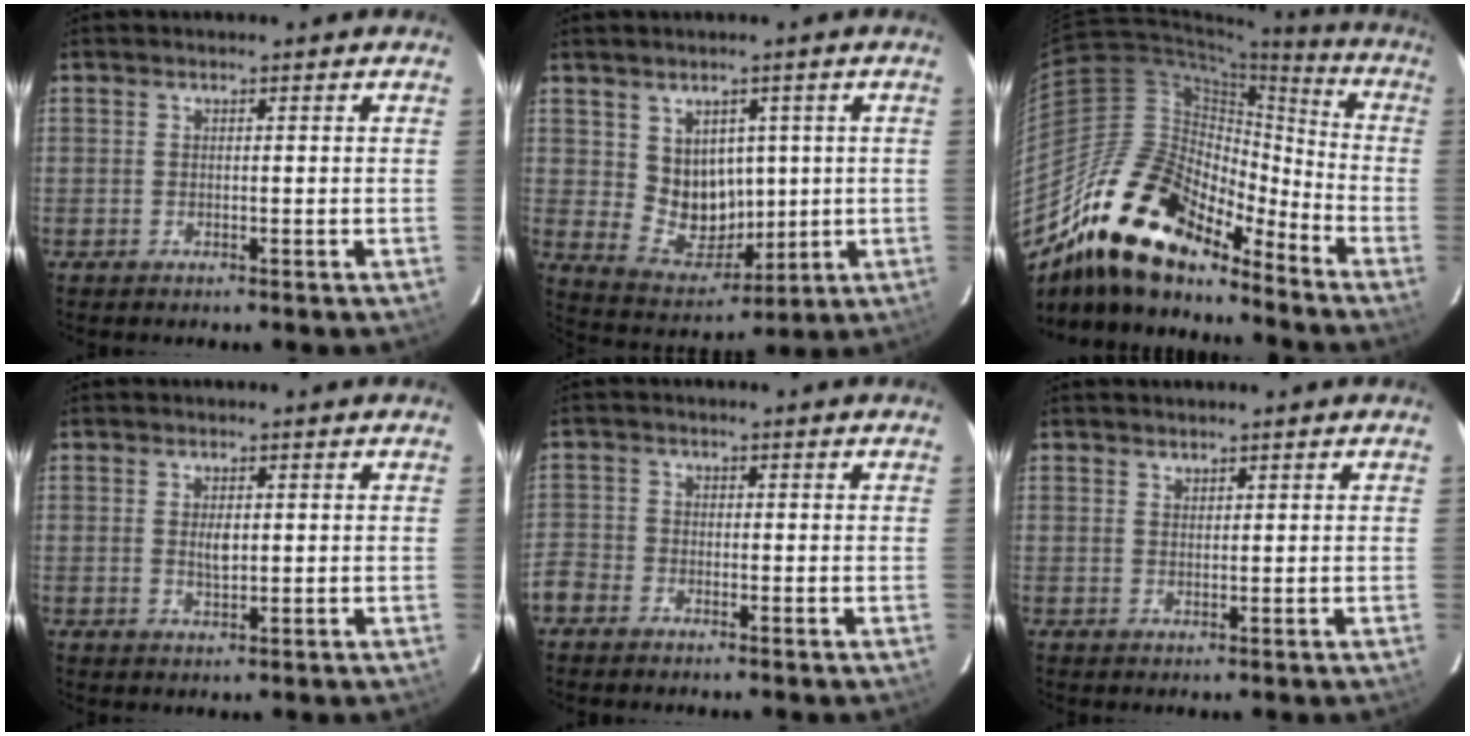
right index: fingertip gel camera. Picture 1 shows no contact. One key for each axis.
{"total": 9.0, "fx": 1.9, "fy": 7.8, "fz": 4.1, "tx": -0.075, "ty": -0.004, "tz": 0.057}
{"total": 21.9, "fx": -16.8, "fy": 8.4, "fz": 11.2, "tx": -0.201, "ty": -0.005, "tz": -0.306}
{"total": 2.5, "fx": 0.3, "fy": 1.3, "fz": 2.1, "tx": -0.037, "ty": -0.001, "tz": 0.006}
{"total": 5.8, "fx": -3.5, "fy": 4.4, "fz": 1.4, "tx": -0.051, "ty": 0.005, "tz": -0.077}
{"total": 1.0, "fx": 0.9, "fy": 0.4, "fz": 0.0, "tx": 0.000, "ty": 0.001, "tz": 0.017}